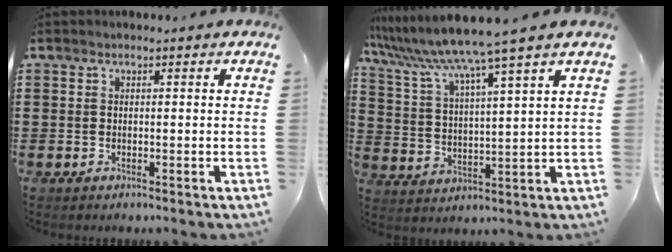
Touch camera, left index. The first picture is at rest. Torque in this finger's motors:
{"motor_torque": [2.14, 0.00, 0.48, 0.21]}